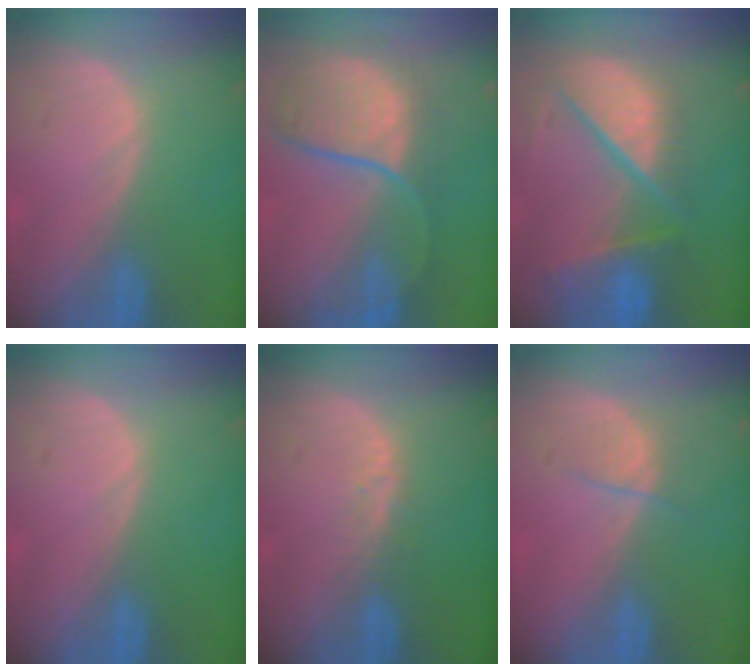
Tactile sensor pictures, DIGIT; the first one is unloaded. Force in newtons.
{"total": 9.8, "press": 9.1, "slide": 3.4}
{"total": 11.7, "press": 9.8, "slide": 6.5}
{"total": 0.0}
{"total": 2.1, "press": 2.1, "slide": 0.2}
{"total": 2.5, "press": 2.3, "slide": 0.9}